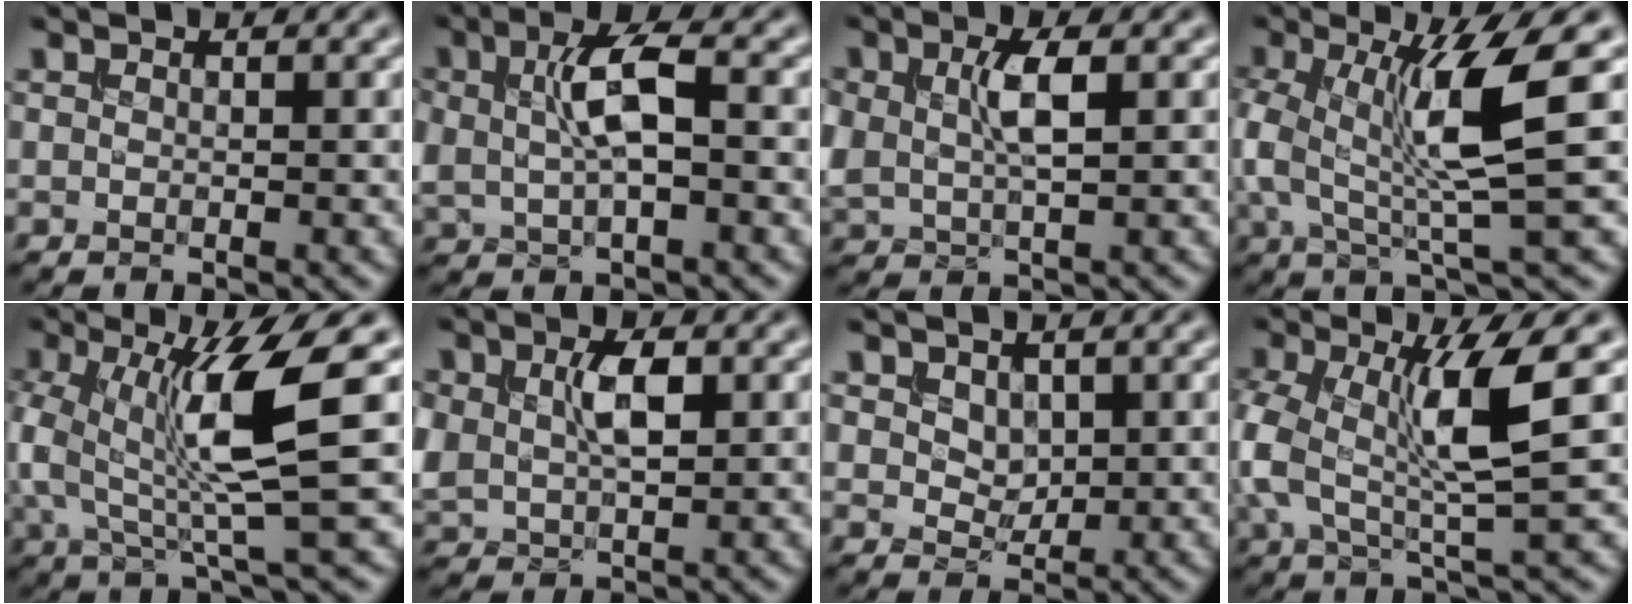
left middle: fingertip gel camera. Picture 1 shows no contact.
{"total": 4.9, "force": [0.6, 2.1, 4.3], "torque": [-0.094, 0.009, 0.011]}
{"total": 3.7, "force": [1.0, 1.8, 3.1], "torque": [-0.073, 0.003, 0.023]}
{"total": 7.9, "force": [0.8, 1.4, 7.7], "torque": [-0.152, 0.001, 0.017]}
{"total": 8.7, "force": [1.0, 1.5, 8.5], "torque": [-0.161, -0.003, 0.020]}
{"total": 4.5, "force": [1.0, 2.7, 3.4], "torque": [-0.081, 0.001, 0.023]}
{"total": 1.8, "force": [0.7, 1.3, 0.9], "torque": [-0.021, -0.006, 0.016]}
{"total": 7.9, "force": [0.8, 2.2, 7.6], "torque": [-0.163, 0.006, 0.009]}